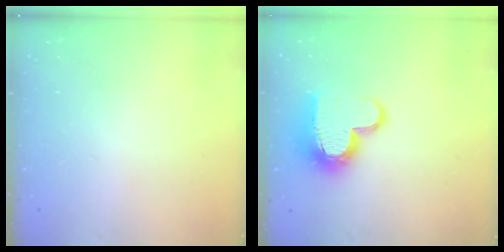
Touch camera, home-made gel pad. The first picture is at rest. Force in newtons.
{"total": 12.7, "press": 12.7, "slide": 1.4}